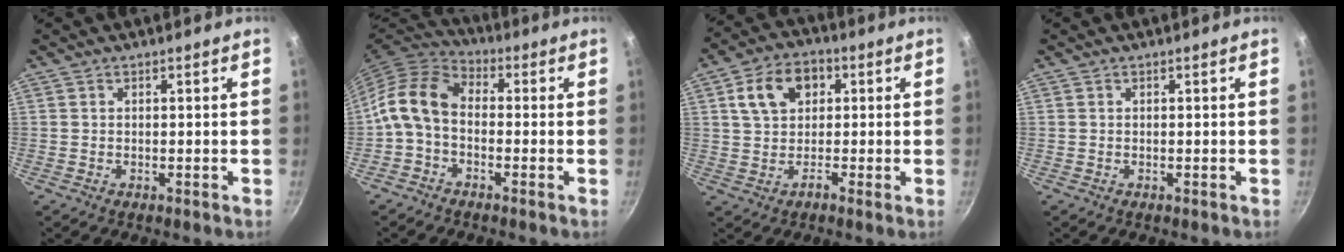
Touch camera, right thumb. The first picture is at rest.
{"total": 9.6, "force": [-1.7, 6.4, 7.0], "torque": [-0.133, 0.041, -0.052]}
{"total": 9.2, "force": [2.0, 6.9, 5.6], "torque": [-0.067, 0.021, 0.024]}
{"total": 0.0}